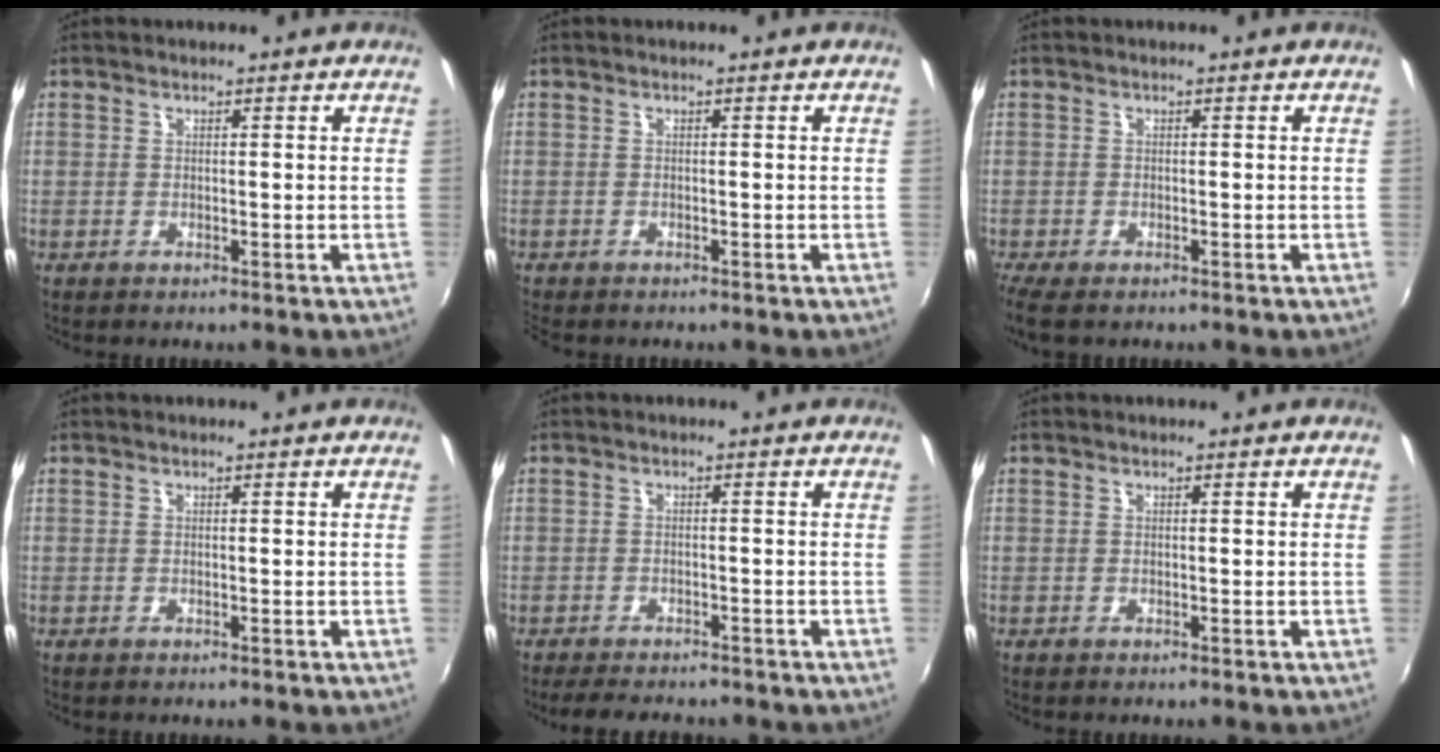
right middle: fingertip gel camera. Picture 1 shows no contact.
{"total": 1.5, "force": [-1.3, 0.5, 0.4], "torque": [-0.011, -0.010, -0.023]}
{"total": 4.6, "force": [-3.3, 1.5, 2.8], "torque": [-0.064, -0.024, -0.060]}
{"total": 0.0}
{"total": 6.6, "force": [-5.7, 2.0, 2.7], "torque": [-0.068, -0.012, -0.086]}
{"total": 0.0}